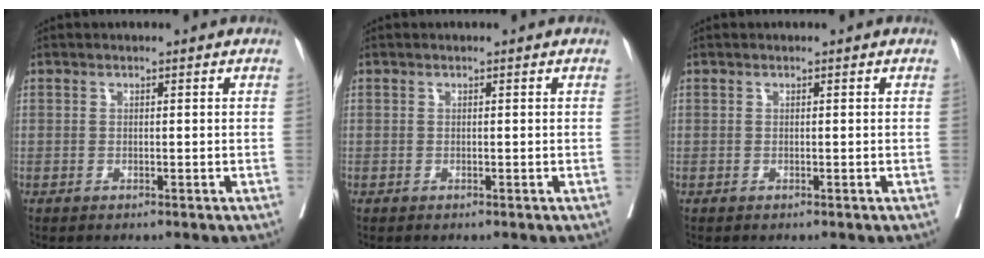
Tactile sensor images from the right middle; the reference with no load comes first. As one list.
[{"total": 0.0}, {"total": 0.0}]